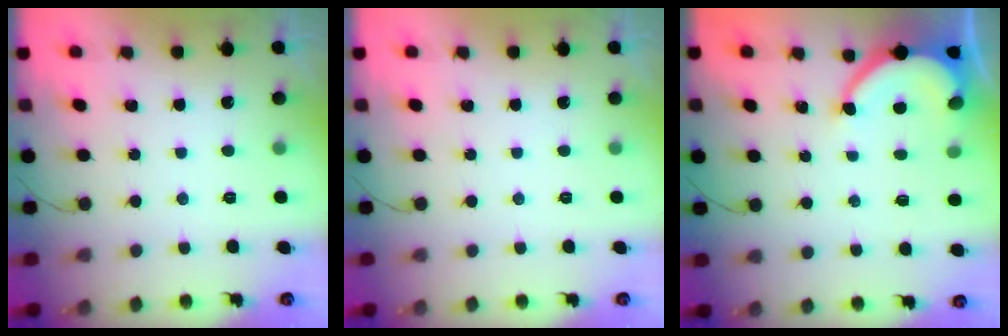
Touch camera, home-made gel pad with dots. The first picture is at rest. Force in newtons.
{"total": 0.0}
{"total": 6.9, "press": 6.9, "slide": 0.5}